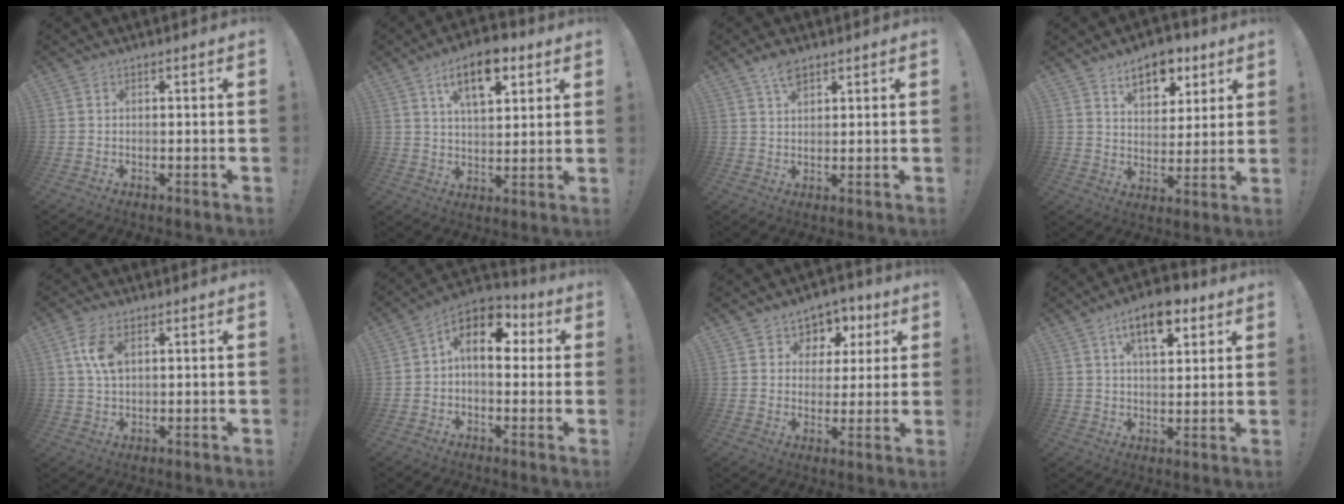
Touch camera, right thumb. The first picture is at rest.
{"total": 12.7, "force": [6.9, 6.1, 8.8], "torque": [-0.129, -0.021, 0.118]}
{"total": 4.4, "force": [3.0, 1.9, 2.7], "torque": [-0.051, -0.010, 0.053]}
{"total": 11.2, "force": [6.9, 6.7, 5.8], "torque": [-0.076, -0.035, 0.125]}
{"total": 7.3, "force": [2.6, 4.0, 5.5], "torque": [-0.108, 0.000, 0.047]}
{"total": 11.3, "force": [3.5, 6.8, 8.3], "torque": [-0.132, 0.002, 0.067]}
{"total": 6.8, "force": [2.4, 6.2, 1.3], "torque": [-0.017, -0.018, 0.049]}
{"total": 12.2, "force": [6.8, 5.7, 8.4], "torque": [-0.118, -0.022, 0.117]}